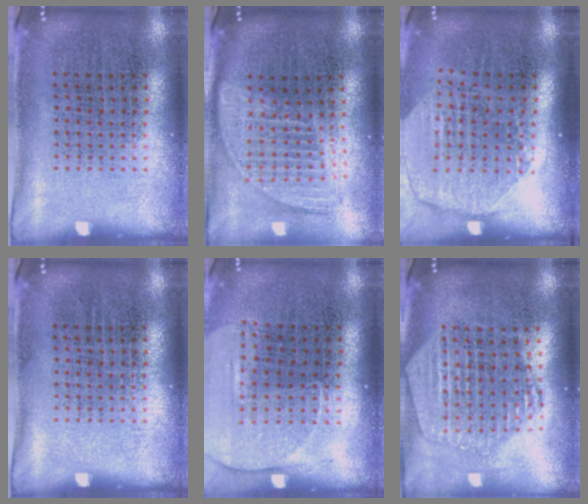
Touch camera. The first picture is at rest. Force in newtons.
{"total": 1.7, "press": 1.4, "slide": 0.9}
{"total": 2.0, "press": 1.7, "slide": 1.0}
{"total": 0.0}
{"total": 1.4, "press": 1.3, "slide": 0.4}
{"total": 2.2, "press": 1.9, "slide": 1.1}